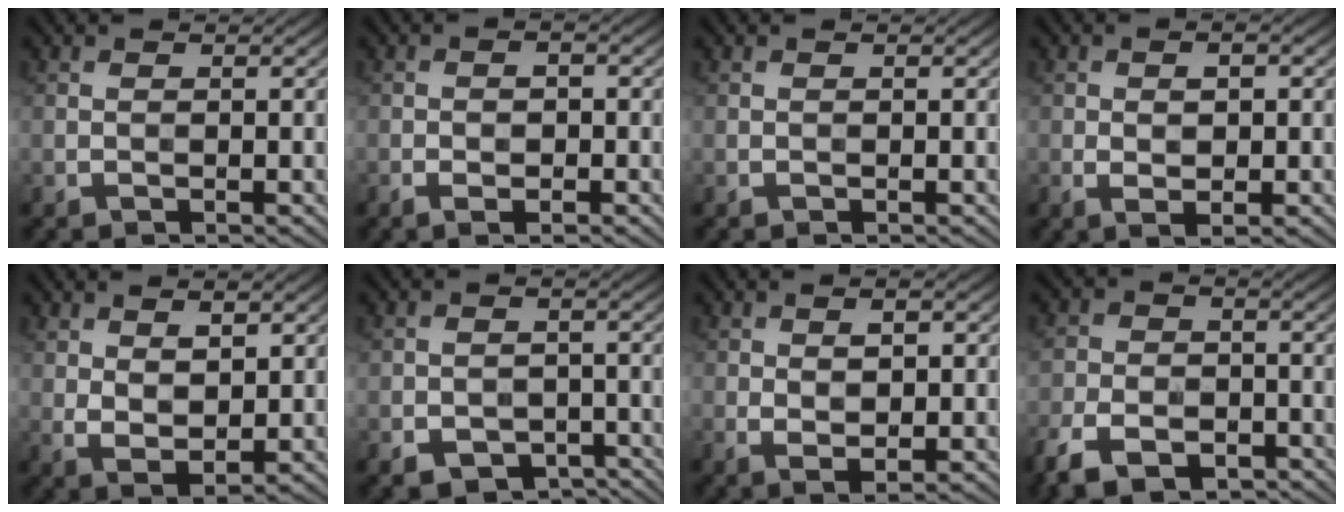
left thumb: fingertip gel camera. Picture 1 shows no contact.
{"total": 2.8, "force": [-1.1, 1.3, 2.2], "torque": [-0.035, 0.001, -0.019]}
{"total": 0.0}
{"total": 3.4, "force": [-0.1, 1.6, 3.0], "torque": [-0.051, -0.003, 0.002]}
{"total": 4.6, "force": [2.0, 2.2, 3.5], "torque": [-0.073, -0.009, 0.041]}
{"total": 5.3, "force": [-2.9, 3.8, 2.4], "torque": [-0.038, -0.006, -0.041]}
{"total": 3.7, "force": [0.4, 1.9, 3.2], "torque": [-0.058, -0.004, 0.011]}
{"total": 9.2, "force": [-5.7, 5.5, 4.7], "torque": [-0.109, -0.027, -0.105]}